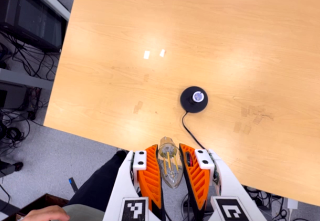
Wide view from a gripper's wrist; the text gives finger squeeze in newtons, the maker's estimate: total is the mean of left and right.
{"total": 21.3, "left": 23.3, "right": 19.3}